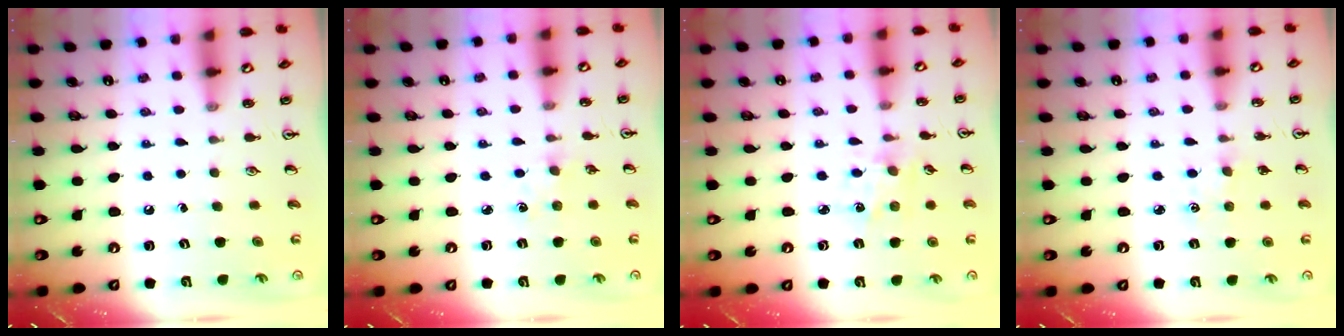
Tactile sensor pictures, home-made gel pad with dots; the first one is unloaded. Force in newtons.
{"total": 2.8, "press": 2.7, "slide": 0.5}
{"total": 2.2, "press": 2.2, "slide": 0.2}
{"total": 1.1, "press": 1.1, "slide": 0.3}